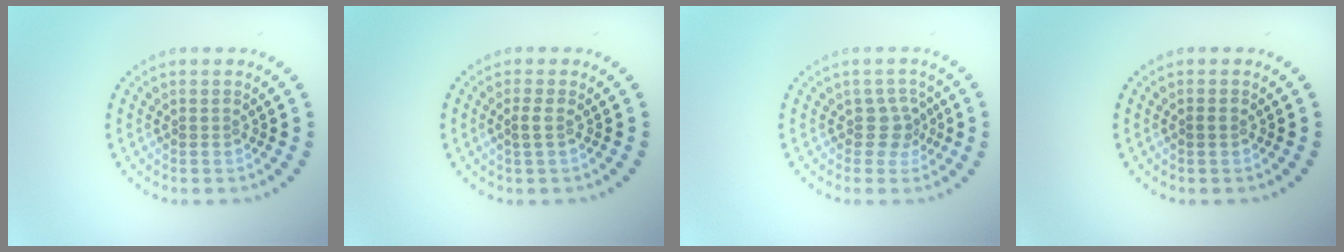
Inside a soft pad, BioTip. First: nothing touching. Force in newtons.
{"total": 0.8, "press": 0.7, "slide": 0.4}
{"total": 2.0, "press": 1.5, "slide": 1.3}
{"total": 0.9, "press": 0.8, "slide": 0.2}